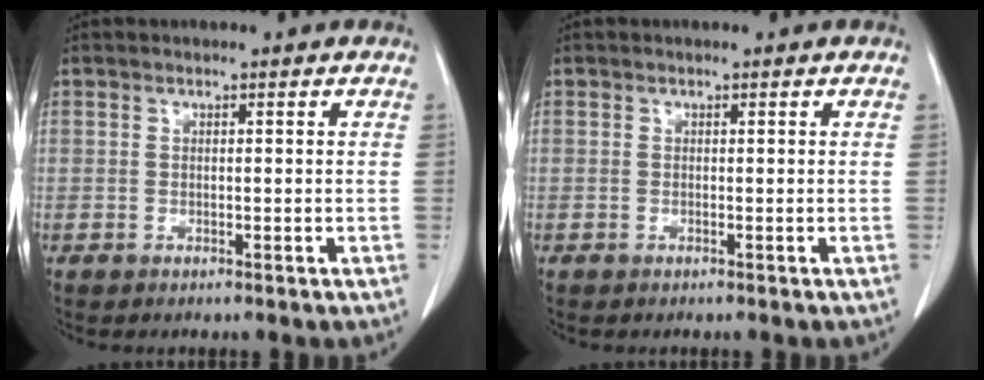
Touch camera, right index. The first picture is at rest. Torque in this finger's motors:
{"motor_torque": [-0.04, 0.07, -0.02, -0.01]}